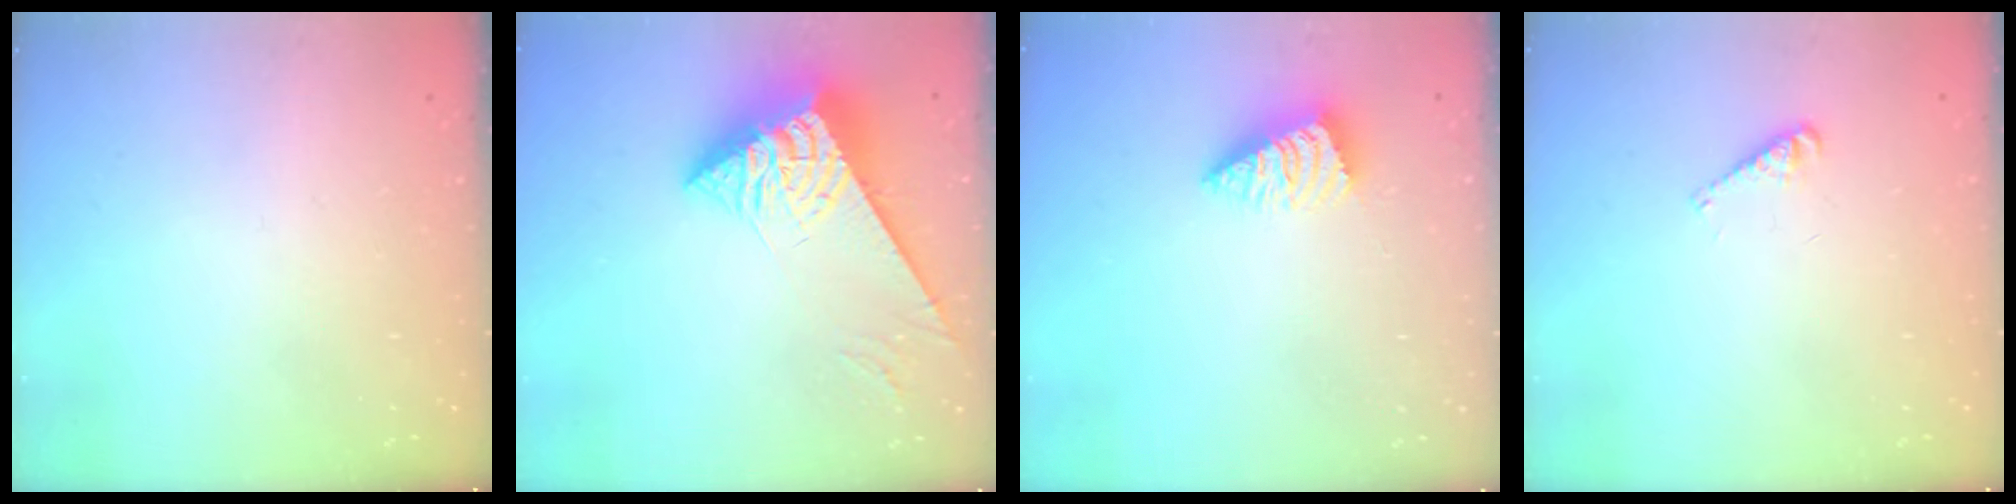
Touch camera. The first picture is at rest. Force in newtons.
{"total": 8.2, "press": 8.2, "slide": 0.4}
{"total": 2.4, "press": 2.4, "slide": 0.4}
{"total": 2.7, "press": 2.7, "slide": 0.4}